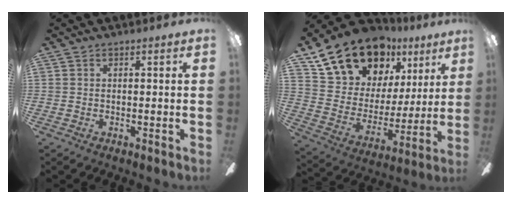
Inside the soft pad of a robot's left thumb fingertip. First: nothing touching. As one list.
[{"total": 19.6, "force": [14.4, 11.2, 7.0], "torque": [-0.143, -0.088, 0.277]}]